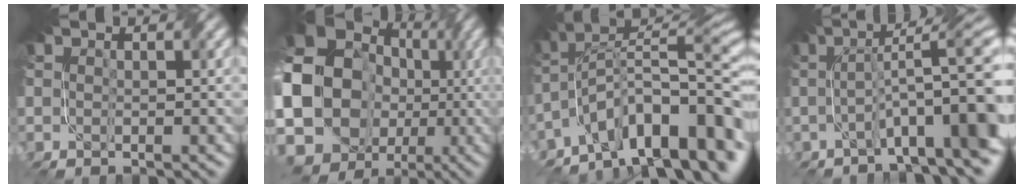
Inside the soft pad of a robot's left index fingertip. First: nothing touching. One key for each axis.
{"total": 18.3, "fx": -1.5, "fy": 16.1, "fz": 8.4, "tx": -0.158, "ty": -0.003, "tz": -0.062}
{"total": 13.0, "fx": -5.9, "fy": 4.7, "fz": 10.6, "tx": -0.156, "ty": 0.039, "tz": -0.102}
{"total": 11.5, "fx": -2.0, "fy": 2.7, "fz": 11.1, "tx": -0.146, "ty": 0.023, "tz": -0.029}